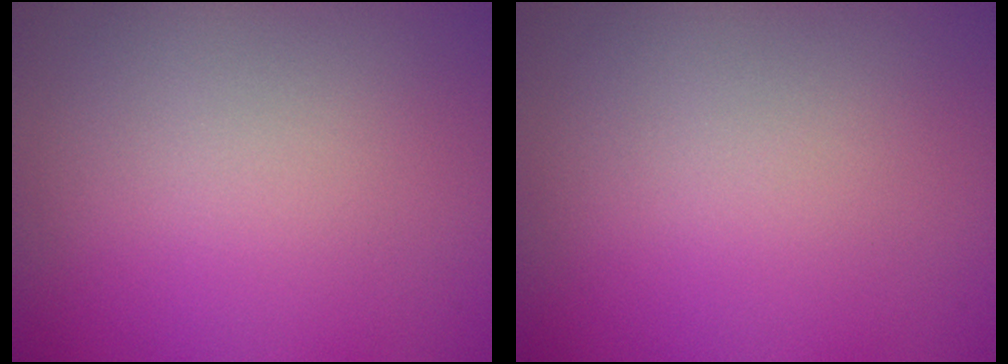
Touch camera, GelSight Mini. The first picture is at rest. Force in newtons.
{"total": 0.0}